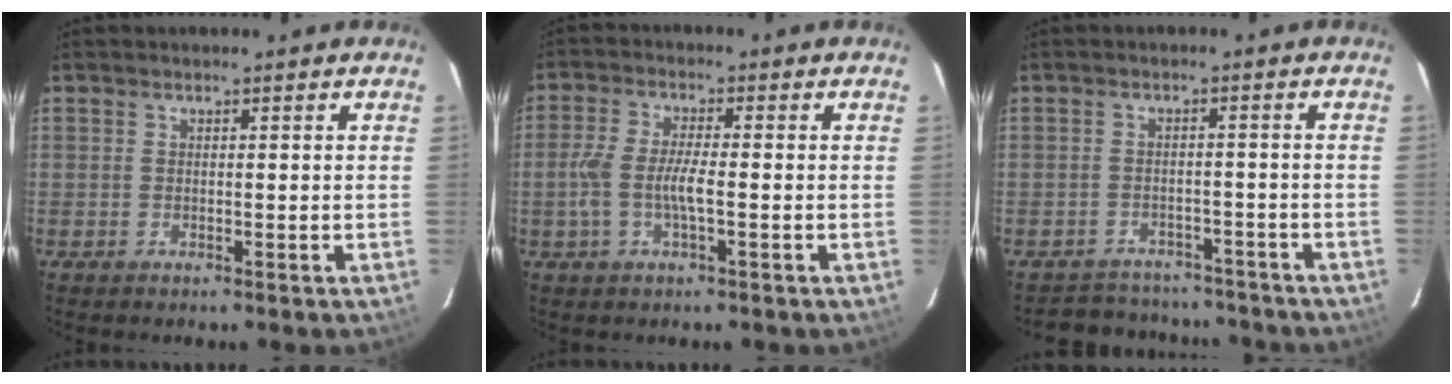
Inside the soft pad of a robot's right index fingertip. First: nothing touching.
{"total": 6.2, "force": [-1.5, 1.4, 5.8], "torque": [-0.124, 0.002, -0.029]}
{"total": 12.0, "force": [-10.5, 5.0, 2.8], "torque": [-0.069, 0.017, -0.130]}